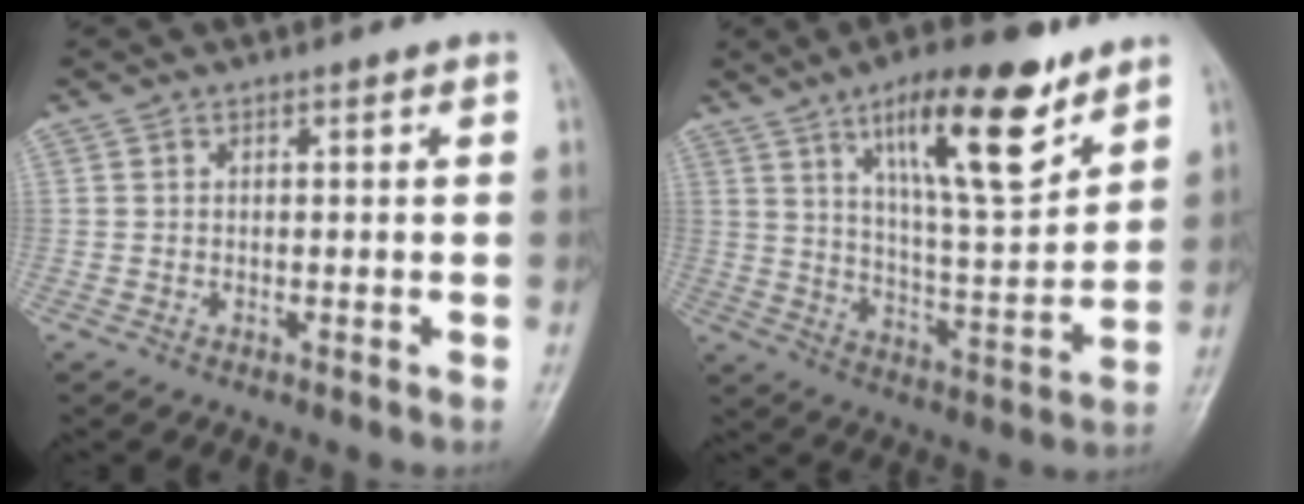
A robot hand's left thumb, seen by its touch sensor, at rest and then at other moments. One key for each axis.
{"total": 17.9, "fx": 10.4, "fy": 5.2, "fz": 13.6, "tx": -0.190, "ty": -0.055, "tz": 0.174}